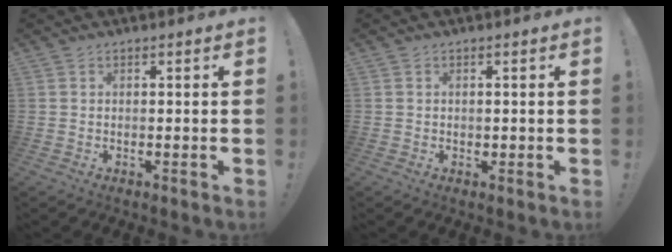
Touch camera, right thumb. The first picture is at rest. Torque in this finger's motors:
{"motor_torque": [-0.18, -0.12, 0.01, 0.11, 0.00]}